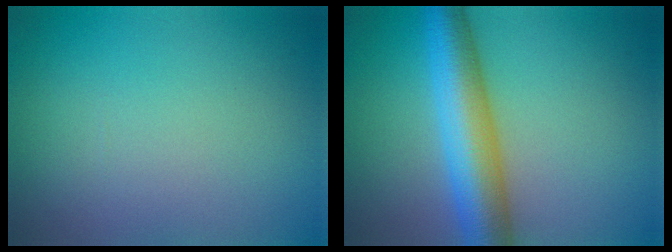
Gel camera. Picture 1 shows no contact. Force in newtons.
{"total": 7.0, "press": 7.0, "slide": 0.0}